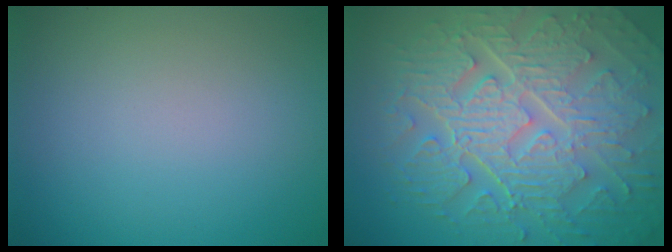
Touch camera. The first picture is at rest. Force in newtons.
{"total": 10.6, "press": 7.0, "slide": 7.9}